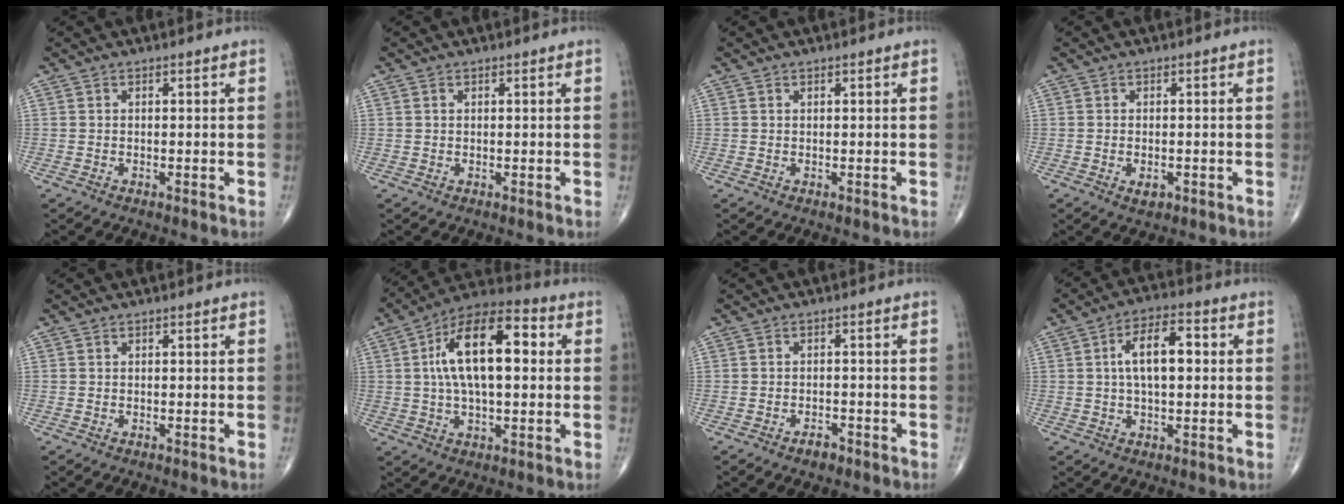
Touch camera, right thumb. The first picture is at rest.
{"total": 0.6, "force": [0.3, 0.4, 0.3], "torque": [-0.004, 0.000, 0.005]}
{"total": 0.0}
{"total": 2.1, "force": [-0.7, 1.3, 1.5], "torque": [-0.017, 0.000, -0.008]}
{"total": 0.0}
{"total": 17.9, "force": [2.8, 8.3, 15.5], "torque": [-0.259, 0.027, 0.039]}
{"total": 2.1, "force": [-1.5, 1.1, 1.0], "torque": [-0.015, 0.006, -0.021]}
{"total": 9.8, "force": [1.3, 4.7, 8.6], "torque": [-0.139, 0.018, 0.017]}